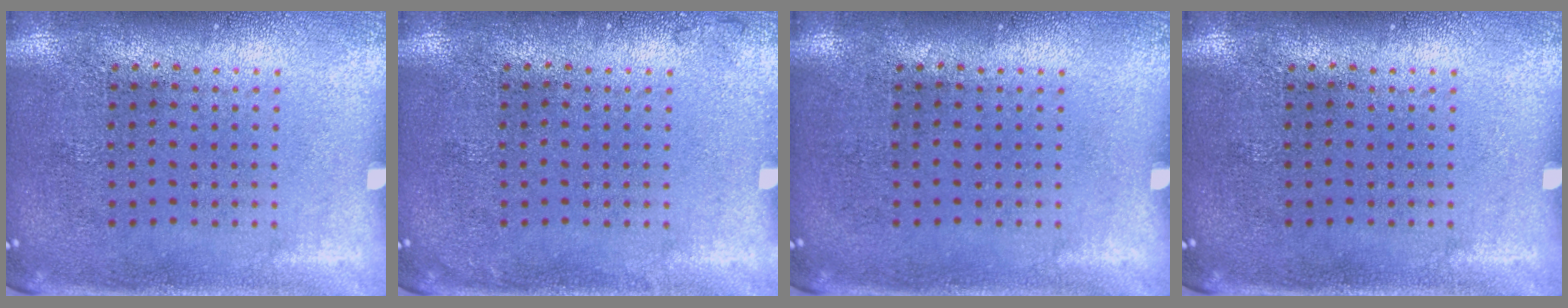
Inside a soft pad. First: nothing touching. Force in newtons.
{"total": 0.6, "press": 0.6, "slide": 0.2}
{"total": 0.0}
{"total": 0.0}